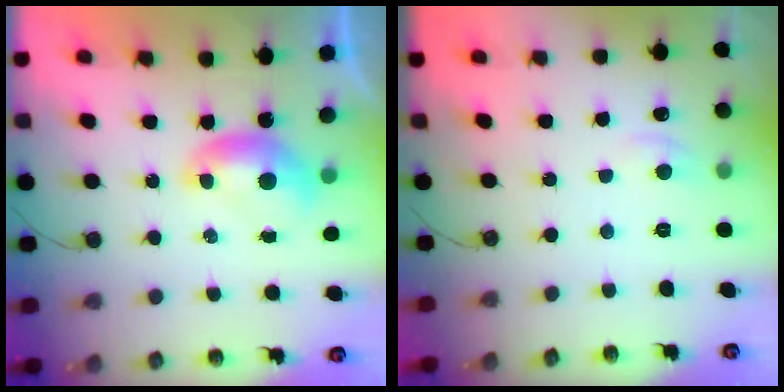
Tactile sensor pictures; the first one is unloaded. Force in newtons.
{"total": 0.8, "press": 0.3, "slide": 0.8}